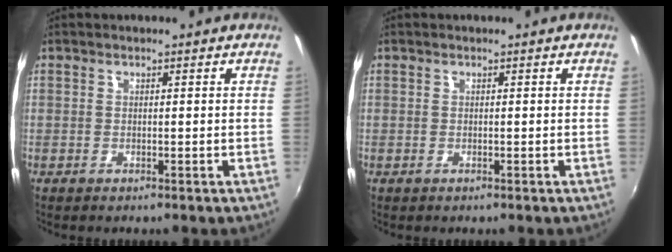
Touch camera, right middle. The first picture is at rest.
{"total": 0.0}